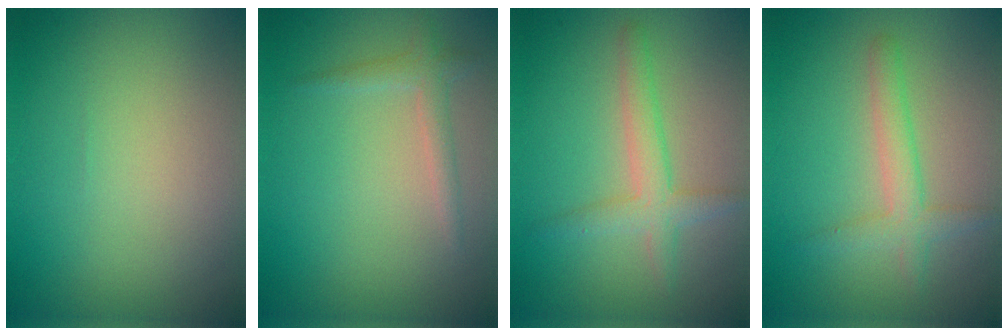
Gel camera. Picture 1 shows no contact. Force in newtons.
{"total": 1.5, "press": 1.5, "slide": 0.0}
{"total": 2.8, "press": 2.8, "slide": 0.2}
{"total": 2.7, "press": 2.7, "slide": 0.2}